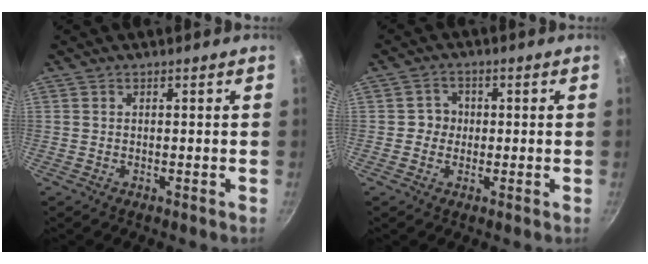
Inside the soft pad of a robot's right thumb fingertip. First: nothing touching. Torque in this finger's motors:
{"motor_torque": [0.50, 0.24, 0.43, -0.08, -0.02]}